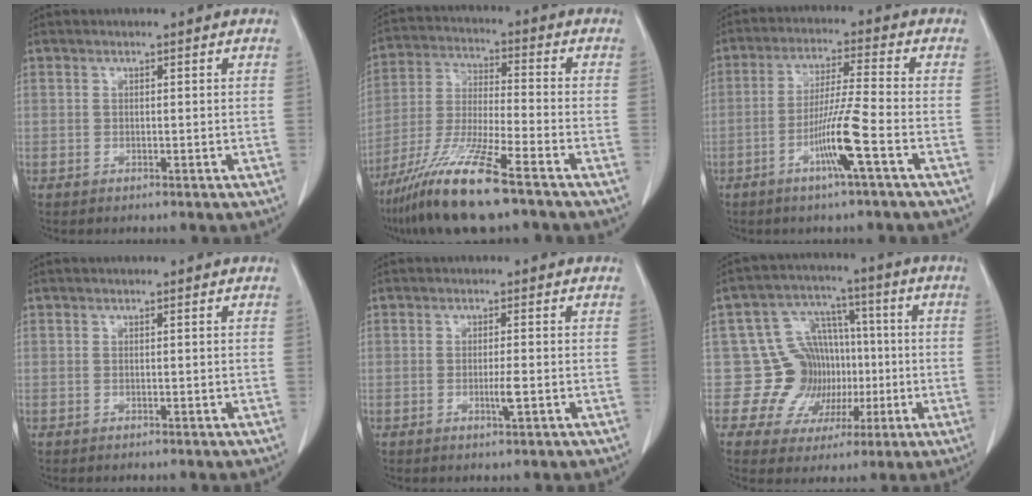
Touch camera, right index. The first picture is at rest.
{"total": 13.8, "force": [-9.4, 0.3, 10.1], "torque": [-0.211, -0.038, -0.177]}
{"total": 8.2, "force": [-3.5, -1.1, 7.4], "torque": [-0.144, -0.008, -0.070]}
{"total": 0.0}
{"total": 2.2, "force": [-0.6, -0.1, 2.1], "torque": [-0.039, -0.005, -0.011]}
{"total": 10.1, "force": [-1.0, 9.8, 2.5], "torque": [-0.020, 0.039, -0.006]}